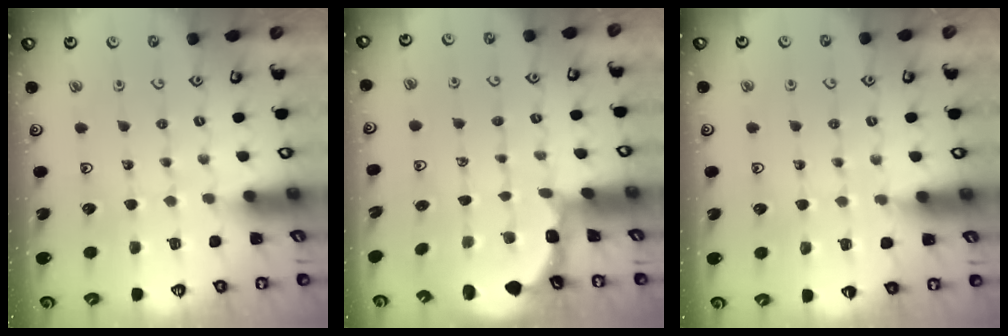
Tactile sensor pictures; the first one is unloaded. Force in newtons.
{"total": 2.0, "press": 1.6, "slide": 1.1}
{"total": 3.8, "press": 3.7, "slide": 0.5}